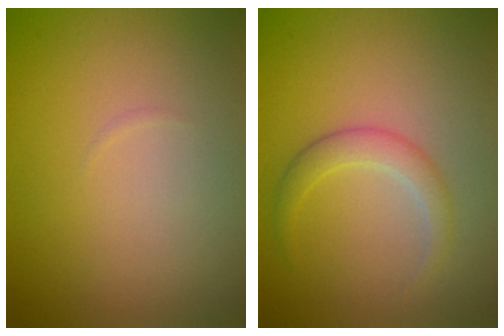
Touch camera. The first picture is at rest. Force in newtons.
{"total": 2.1, "press": 2.1, "slide": 0.1}